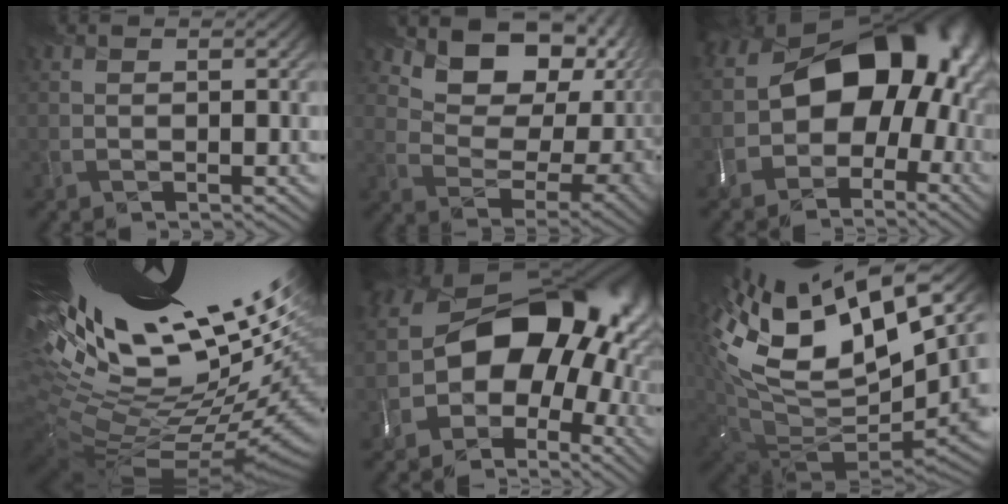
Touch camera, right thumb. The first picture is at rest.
{"total": 10.0, "force": [4.6, 6.5, 5.9], "torque": [-0.095, -0.017, 0.082]}
{"total": 18.3, "force": [-0.7, 13.9, 11.9], "torque": [-0.133, -0.024, -0.018]}
{"total": 19.7, "force": [6.8, 7.9, 16.7], "torque": [-0.293, 0.002, 0.166]}
{"total": 16.6, "force": [-2.1, 12.2, 11.0], "torque": [-0.150, -0.015, -0.027]}
{"total": 16.0, "force": [6.0, 7.6, 12.7], "torque": [-0.254, -0.009, 0.118]}